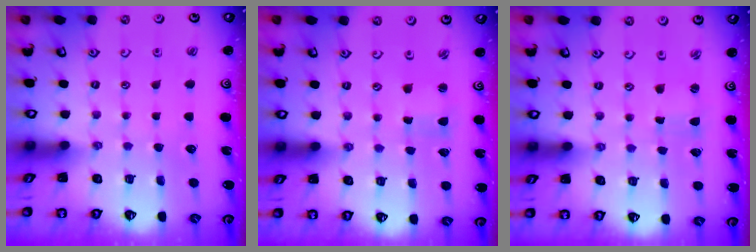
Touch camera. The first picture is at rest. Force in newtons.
{"total": 1.5, "press": 1.5, "slide": 0.1}
{"total": 0.5, "press": 0.5, "slide": 0.1}